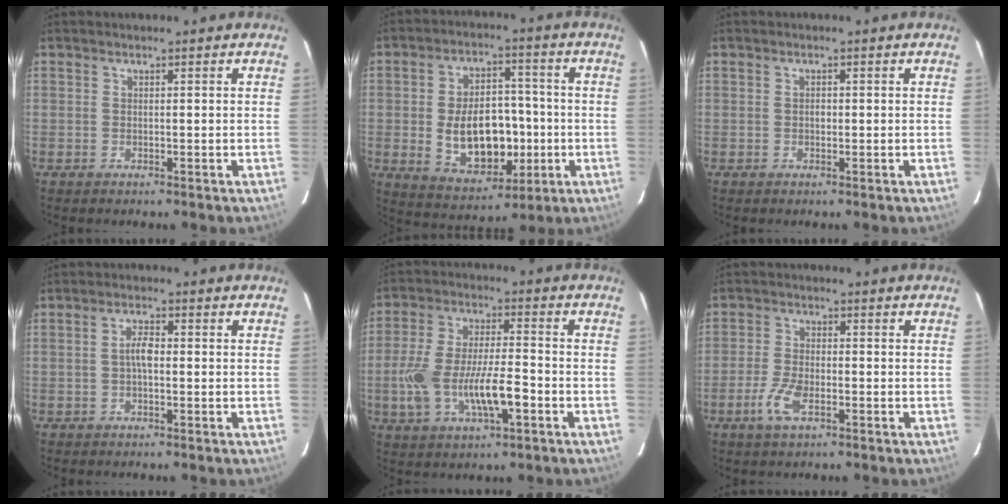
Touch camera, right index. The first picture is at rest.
{"total": 14.4, "force": [-2.2, 9.0, 11.0], "torque": [-0.211, 0.012, -0.008]}
{"total": 0.9, "force": [-0.1, 0.7, 0.5], "torque": [-0.007, 0.003, -0.003]}
{"total": 2.9, "force": [-0.3, 1.1, 2.7], "torque": [-0.052, 0.008, -0.005]}
{"total": 13.6, "force": [-4.3, 4.4, 12.1], "torque": [-0.249, -0.008, -0.072]}
{"total": 5.9, "force": [-2.7, 2.6, 4.5], "torque": [-0.105, -0.005, -0.054]}